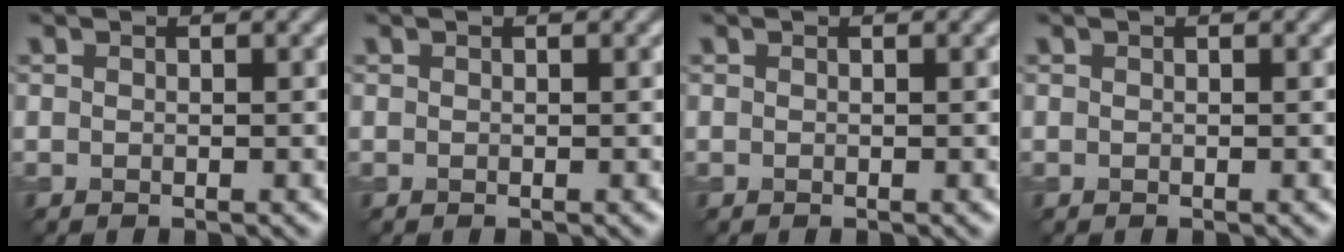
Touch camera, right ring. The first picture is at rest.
{"total": 0.0}
{"total": 0.0}
{"total": 0.0}